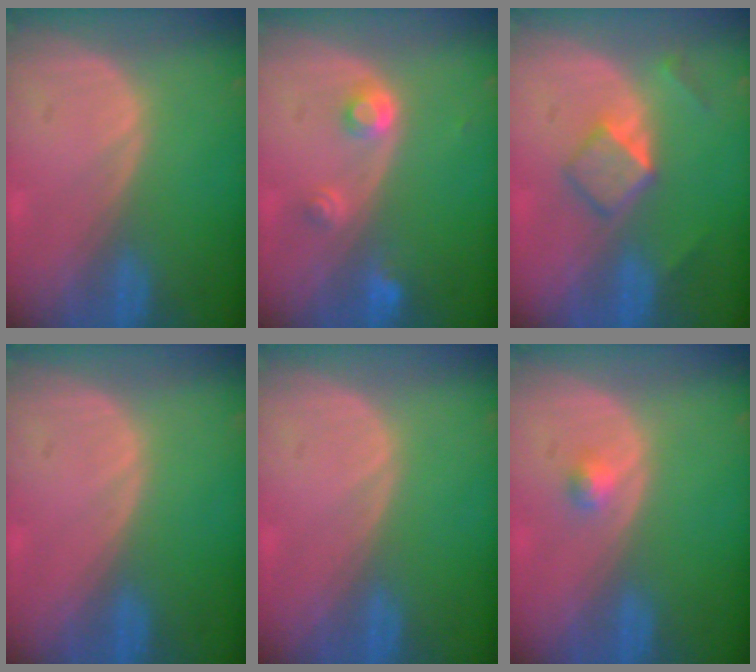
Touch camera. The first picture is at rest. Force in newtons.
{"total": 2.9, "press": 2.9, "slide": 0.5}
{"total": 5.4, "press": 4.6, "slide": 2.8}
{"total": 0.0}
{"total": 0.0}
{"total": 1.7, "press": 1.4, "slide": 0.8}